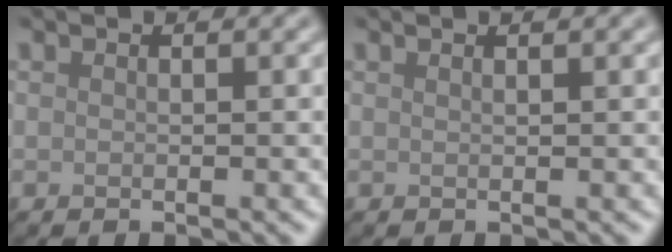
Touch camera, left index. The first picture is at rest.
{"total": 1.6, "force": [1.0, 0.7, 1.1], "torque": [-0.001, -0.002, -0.004]}